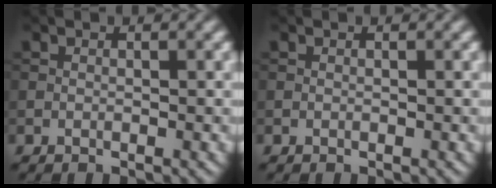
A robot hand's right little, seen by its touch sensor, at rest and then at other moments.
{"total": 0.0}